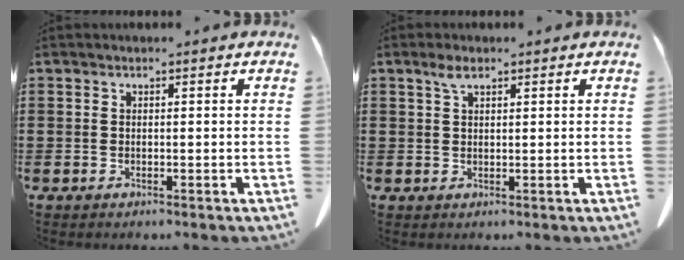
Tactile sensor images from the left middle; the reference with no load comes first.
{"total": 2.1, "force": [1.3, 0.8, 1.4], "torque": [-0.033, 0.000, 0.025]}